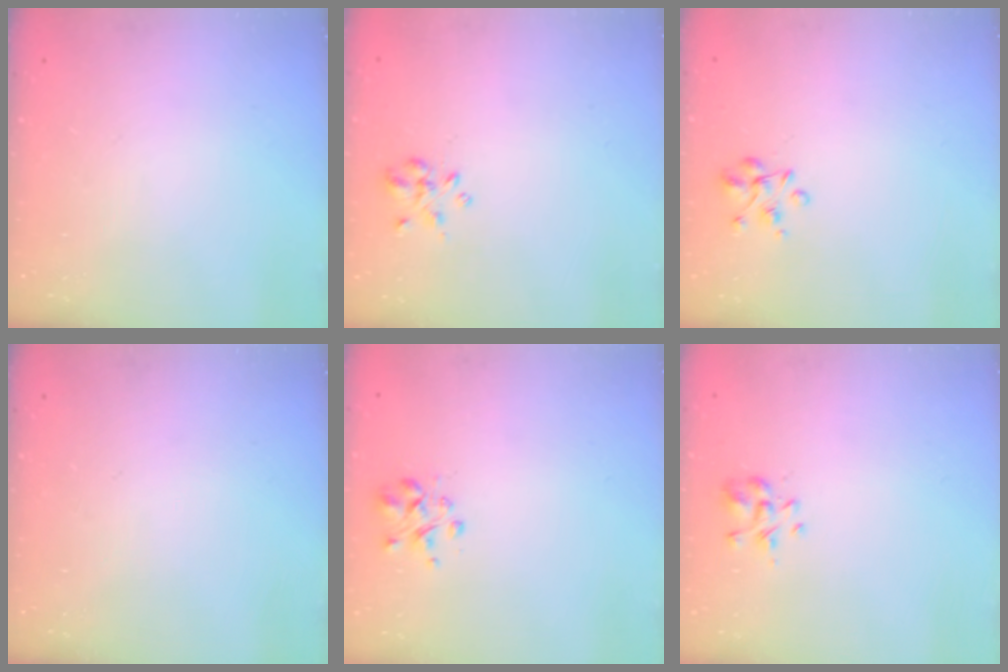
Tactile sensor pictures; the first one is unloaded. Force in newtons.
{"total": 2.4, "press": 2.3, "slide": 0.9}
{"total": 3.7, "press": 3.5, "slide": 1.2}
{"total": 0.0}
{"total": 2.3, "press": 2.2, "slide": 0.4}
{"total": 2.5, "press": 2.3, "slide": 0.8}